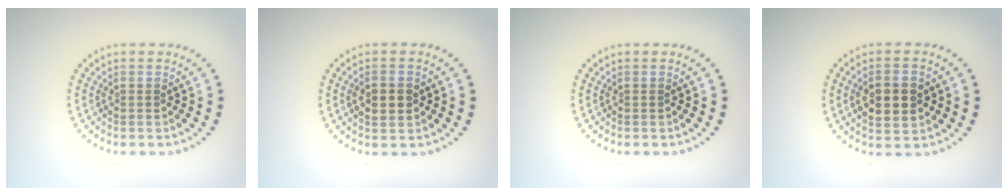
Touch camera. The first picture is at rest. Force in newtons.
{"total": 2.2, "press": 2.2, "slide": 0.1}
{"total": 0.0}
{"total": 4.5, "press": 4.5, "slide": 0.3}